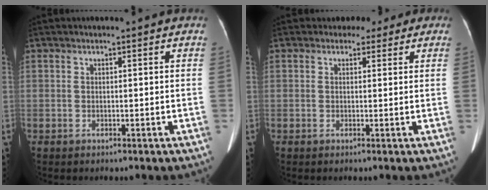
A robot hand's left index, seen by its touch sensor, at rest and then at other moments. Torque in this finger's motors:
{"motor_torque": [0.74, -0.57, 0.08, 0.00]}